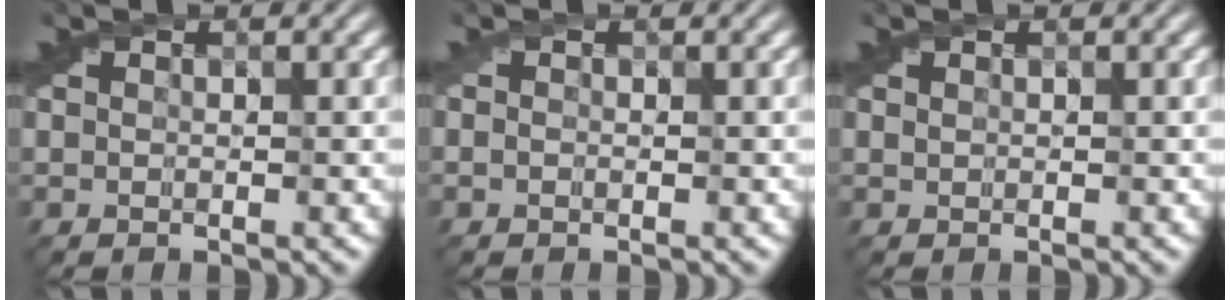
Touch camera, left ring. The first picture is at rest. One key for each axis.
{"total": 0.0}
{"total": 0.0}